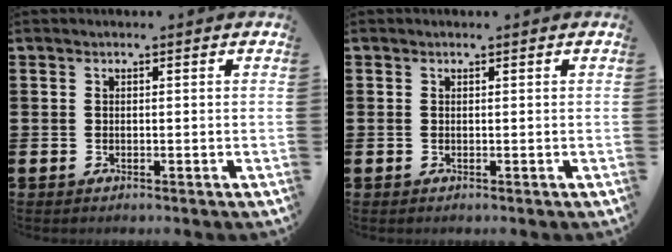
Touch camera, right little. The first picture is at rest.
{"total": 0.0}